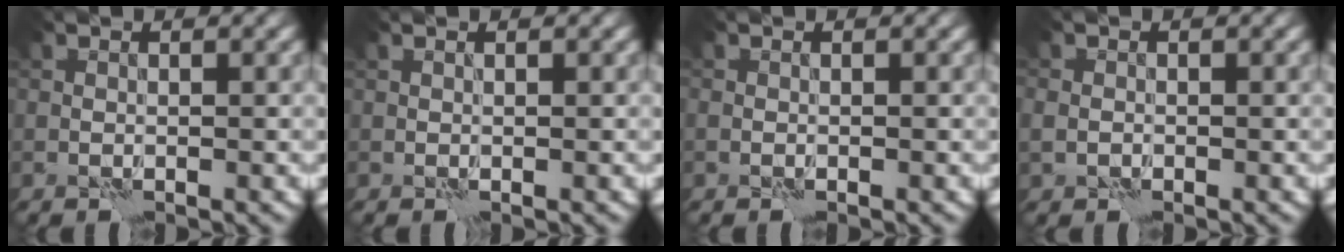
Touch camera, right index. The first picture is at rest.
{"total": 0.0}
{"total": 0.5, "force": [-0.3, 0.3, 0.3], "torque": [-0.005, 0.001, -0.008]}
{"total": 1.3, "force": [-0.3, 1.1, 0.5], "torque": [-0.010, -0.005, -0.009]}